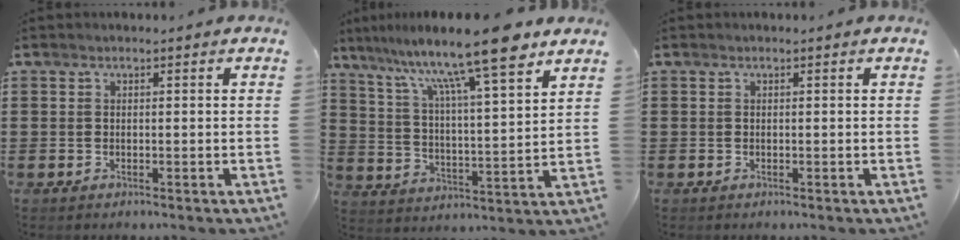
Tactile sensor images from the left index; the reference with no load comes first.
{"total": 13.3, "force": [10.3, 0.6, 8.3], "torque": [-0.166, -0.062, 0.164]}
{"total": 0.0}